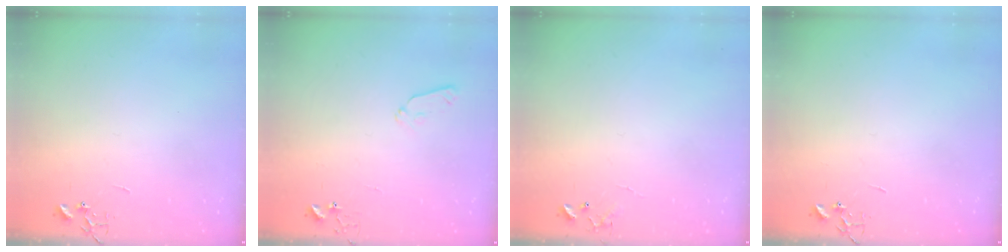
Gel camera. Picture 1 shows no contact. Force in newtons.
{"total": 5.3, "press": 5.3, "slide": 0.6}
{"total": 5.9, "press": 5.9, "slide": 0.7}
{"total": 0.0}